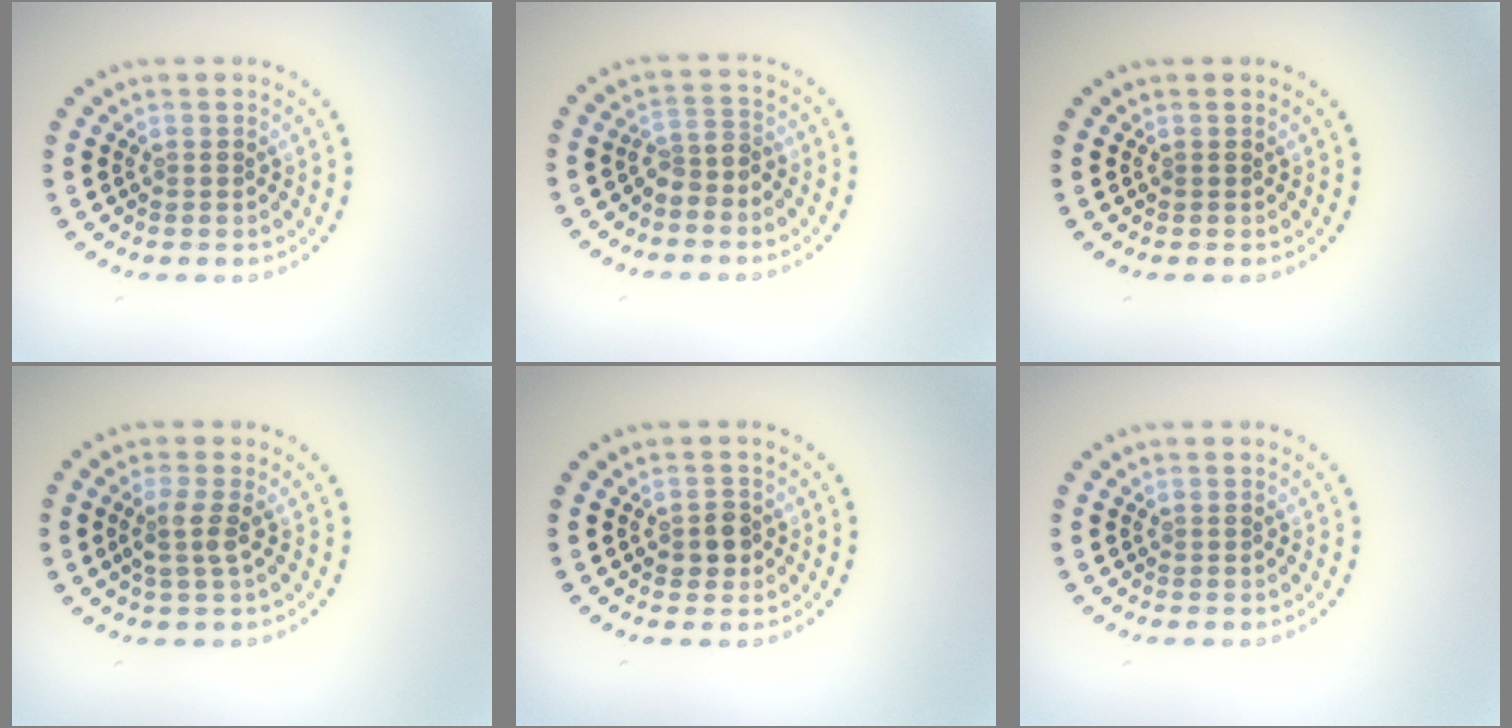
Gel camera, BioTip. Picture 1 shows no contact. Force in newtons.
{"total": 2.2, "press": 1.6, "slide": 1.5}
{"total": 0.0}
{"total": 1.9, "press": 1.5, "slide": 1.1}
{"total": 1.7, "press": 1.6, "slide": 0.5}
{"total": 0.0}